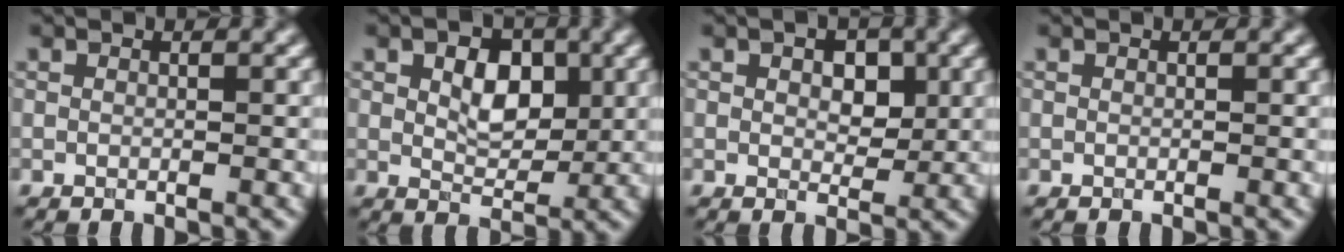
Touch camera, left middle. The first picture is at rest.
{"total": 3.5, "force": [0.8, 2.2, 2.6], "torque": [-0.047, 0.002, 0.019]}
{"total": 2.5, "force": [0.6, 1.4, 1.9], "torque": [-0.030, 0.001, 0.019]}
{"total": 0.0}